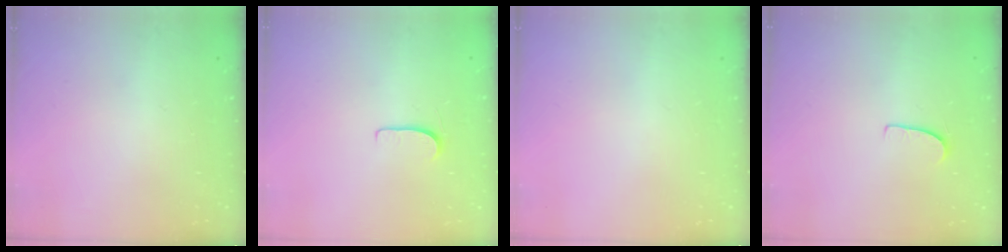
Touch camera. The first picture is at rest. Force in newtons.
{"total": 5.0, "press": 5.0, "slide": 0.5}
{"total": 0.0}
{"total": 5.7, "press": 5.7, "slide": 0.3}